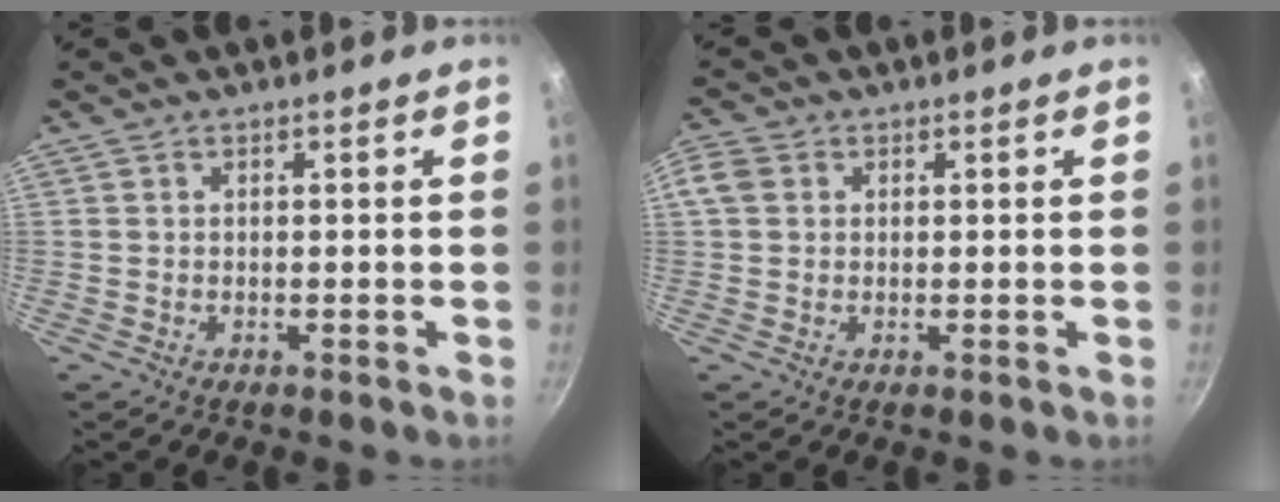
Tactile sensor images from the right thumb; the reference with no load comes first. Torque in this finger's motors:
{"motor_torque": [1.11, 1.12, 0.52, -0.43, 0.11]}